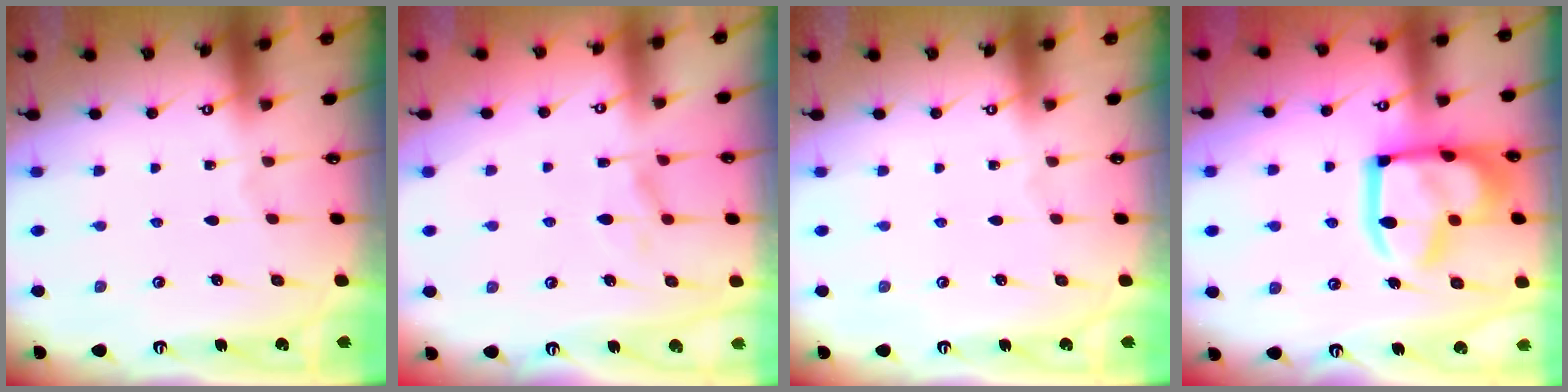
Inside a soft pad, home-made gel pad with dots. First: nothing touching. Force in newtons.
{"total": 1.3, "press": 0.1, "slide": 1.3}
{"total": 0.0}
{"total": 21.2, "press": 21.1, "slide": 2.3}